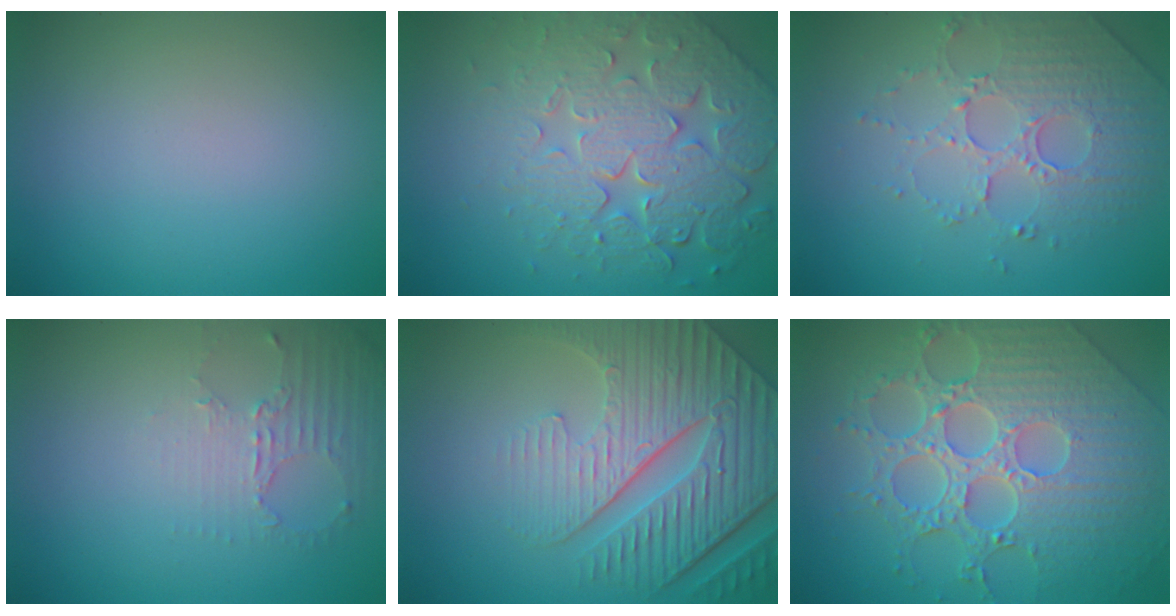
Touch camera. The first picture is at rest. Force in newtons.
{"total": 7.7, "press": 5.8, "slide": 5.1}
{"total": 5.0, "press": 3.5, "slide": 3.6}
{"total": 2.3, "press": 1.8, "slide": 1.6}
{"total": 7.6, "press": 6.0, "slide": 4.7}
{"total": 9.1, "press": 6.6, "slide": 6.2}